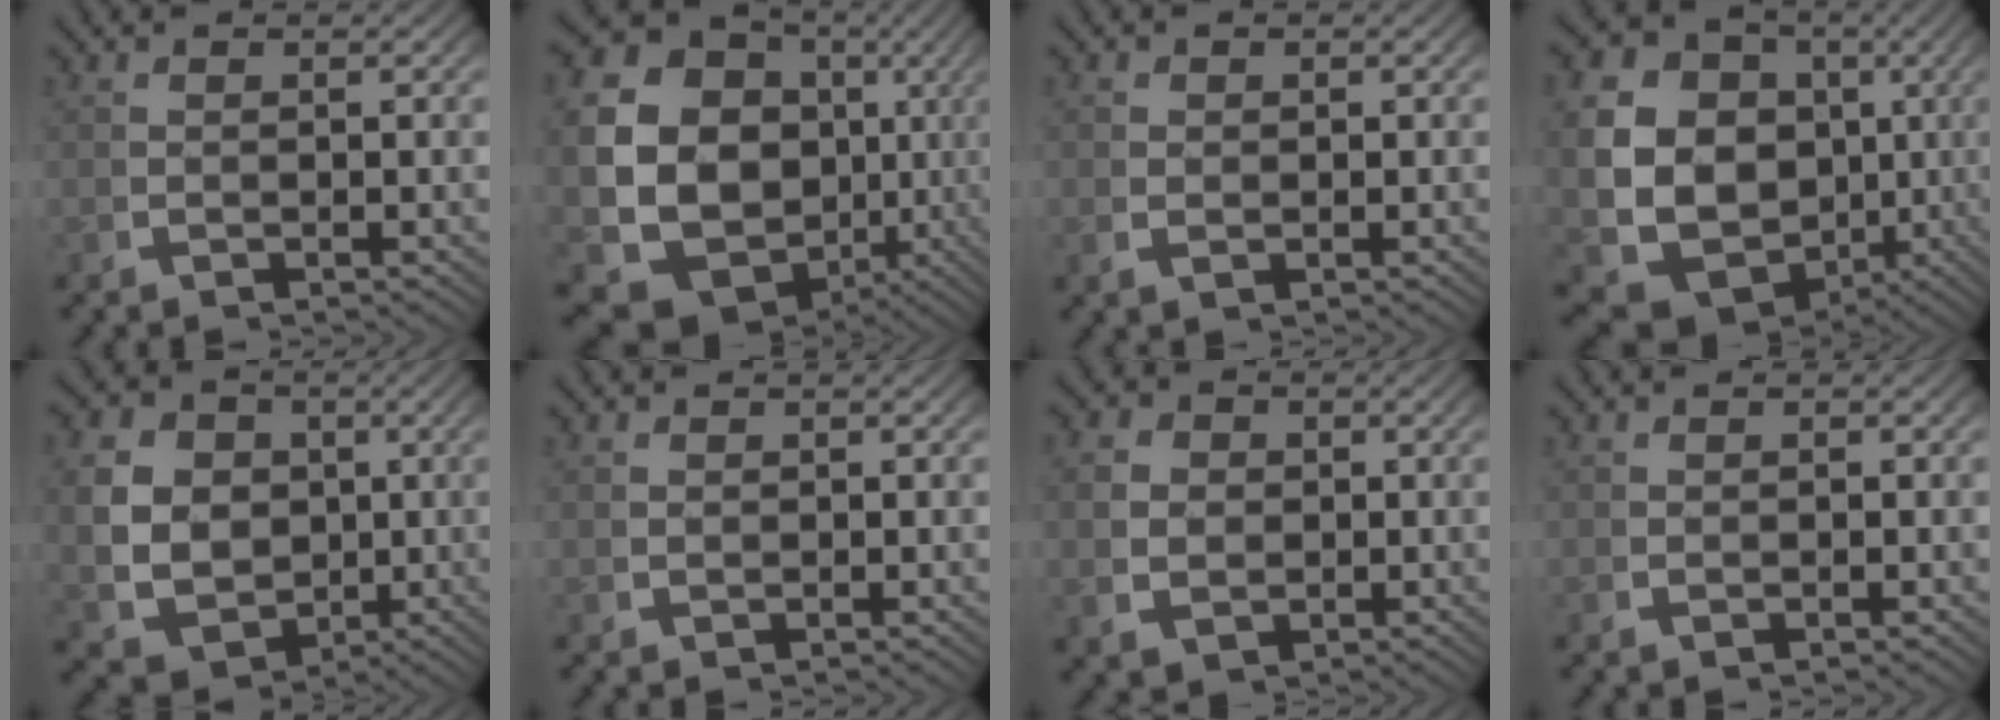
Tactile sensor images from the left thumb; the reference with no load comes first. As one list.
[{"total": 18.0, "force": [0.1, 14.3, 10.9], "torque": [-0.270, -0.060, 0.019]}, {"total": 1.4, "force": [0.1, 1.1, 0.7], "torque": [-0.021, -0.008, 0.007]}, {"total": 16.9, "force": [-0.9, 14.1, 9.3], "torque": [-0.221, -0.062, -0.004]}, {"total": 13.0, "force": [-0.8, 11.0, 6.8], "torque": [-0.174, -0.060, 0.000]}, {"total": 1.0, "force": [0.3, 0.9, 0.4], "torque": [-0.010, -0.005, 0.009]}, {"total": 5.1, "force": [0.0, 4.4, 2.6], "torque": [-0.055, -0.017, 0.007]}, {"total": 0.6, "force": [0.0, 0.5, 0.4], "torque": [-0.012, -0.002, 0.001]}]